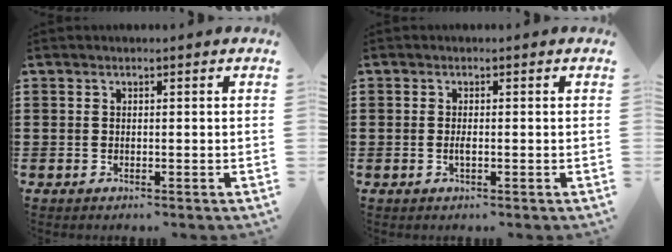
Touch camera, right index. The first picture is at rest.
{"total": 1.0, "force": [-0.3, 0.3, 0.9], "torque": [-0.018, -0.002, -0.005]}